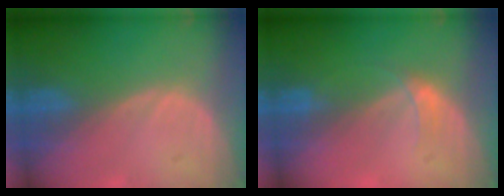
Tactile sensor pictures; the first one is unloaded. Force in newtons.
{"total": 1.7, "press": 1.7, "slide": 0.2}